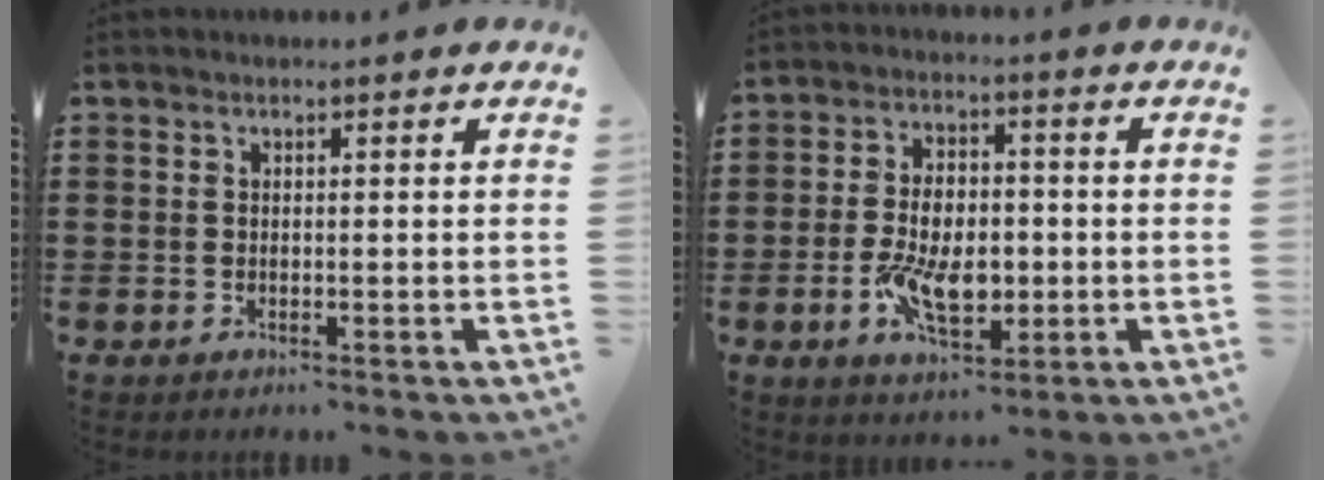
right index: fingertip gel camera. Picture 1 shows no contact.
{"total": 9.2, "force": [-2.0, 5.0, 7.5], "torque": [-0.143, 0.003, -0.036]}